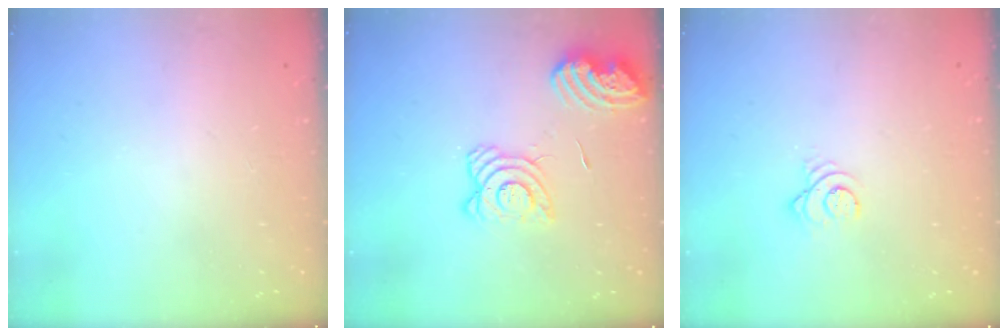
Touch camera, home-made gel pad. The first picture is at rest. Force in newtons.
{"total": 13.5, "press": 13.4, "slide": 1.5}
{"total": 3.0, "press": 2.9, "slide": 0.4}